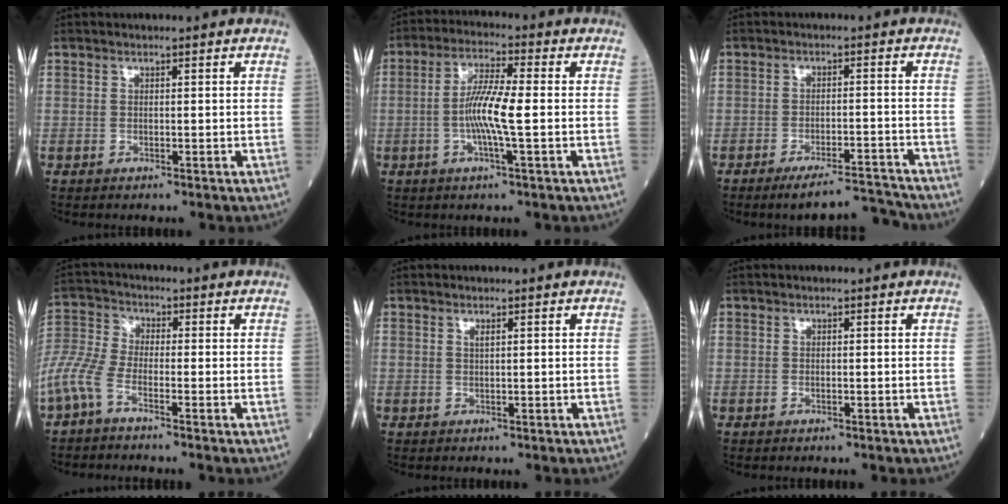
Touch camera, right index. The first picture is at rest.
{"total": 7.8, "force": [-1.0, 0.3, 7.7], "torque": [-0.152, 0.000, -0.026]}
{"total": 6.2, "force": [-5.9, -0.5, 1.7], "torque": [-0.013, 0.004, -0.098]}
{"total": 6.5, "force": [-3.9, 1.9, 4.8], "torque": [-0.130, 0.003, -0.091]}
{"total": 0.6, "force": [0.3, 0.0, 0.5], "torque": [-0.012, -0.001, 0.006]}
{"total": 0.0}